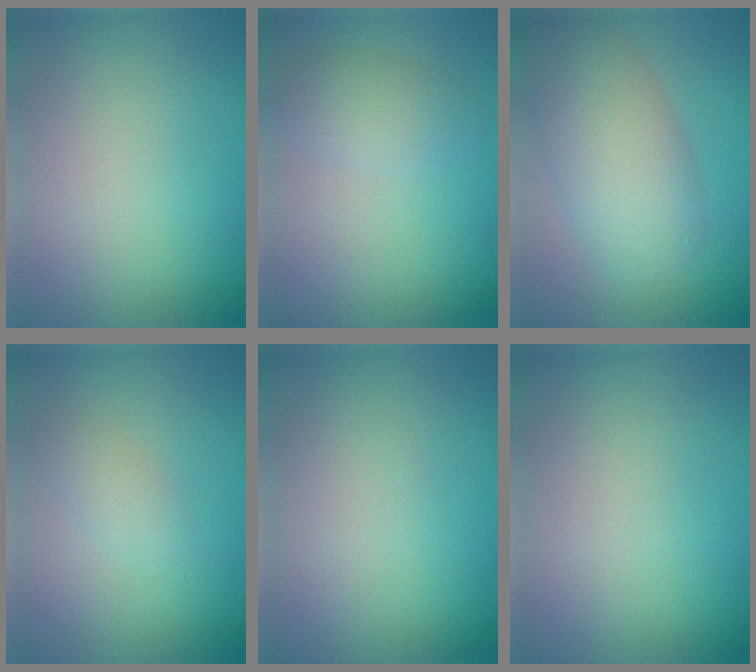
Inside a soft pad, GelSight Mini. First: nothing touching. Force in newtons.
{"total": 2.4, "press": 2.4, "slide": 0.1}
{"total": 6.5, "press": 6.5, "slide": 0.4}
{"total": 1.5, "press": 1.5, "slide": 0.1}
{"total": 0.0}
{"total": 0.0}